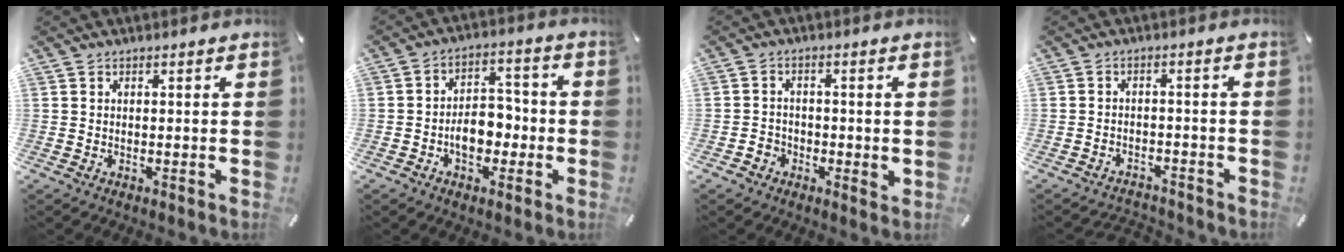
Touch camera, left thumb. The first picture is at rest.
{"total": 8.3, "force": [-2.7, 6.1, 4.9], "torque": [-0.071, 0.019, -0.045]}
{"total": 3.4, "force": [-1.6, 2.8, 1.2], "torque": [-0.018, 0.008, -0.029]}
{"total": 2.8, "force": [-2.5, 1.3, 0.4], "torque": [-0.017, 0.011, -0.054]}